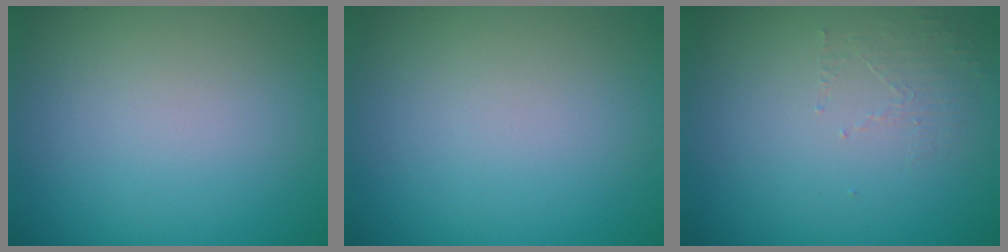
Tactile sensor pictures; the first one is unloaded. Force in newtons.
{"total": 0.0}
{"total": 1.4, "press": 0.4, "slide": 1.4}